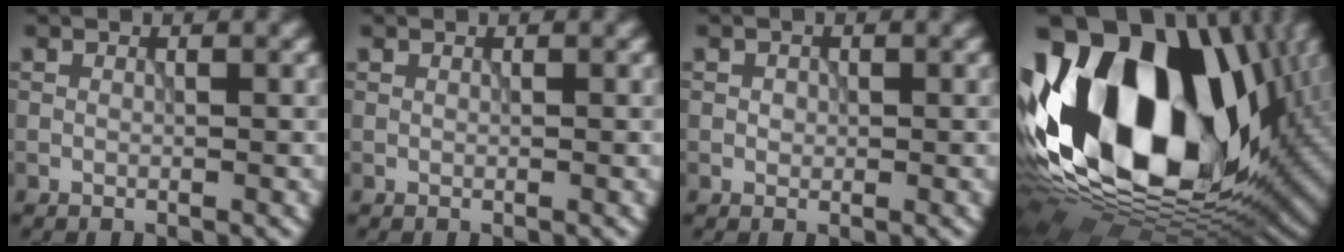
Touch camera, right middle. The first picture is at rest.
{"total": 0.0}
{"total": 0.6, "force": [0.0, 0.6, 0.1], "torque": [-0.001, -0.004, 0.003]}
{"total": 21.0, "force": [1.9, 13.8, 15.8], "torque": [-0.332, 0.010, 0.023]}